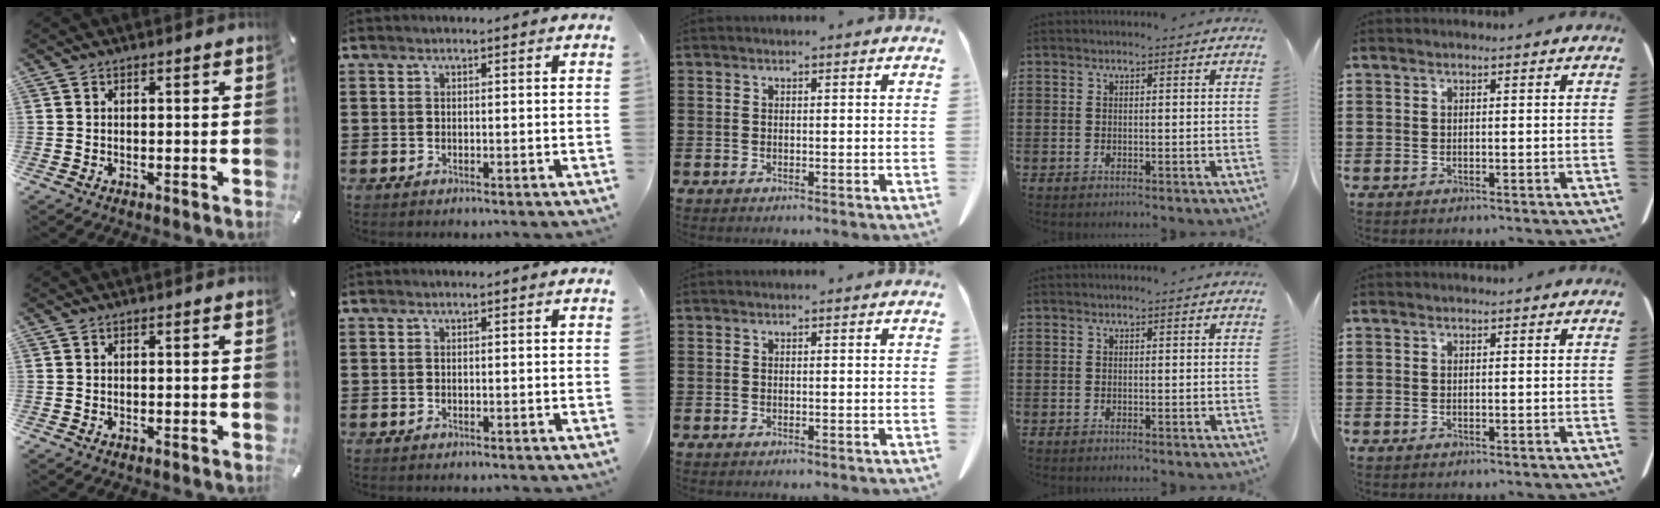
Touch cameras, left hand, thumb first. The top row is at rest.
{}